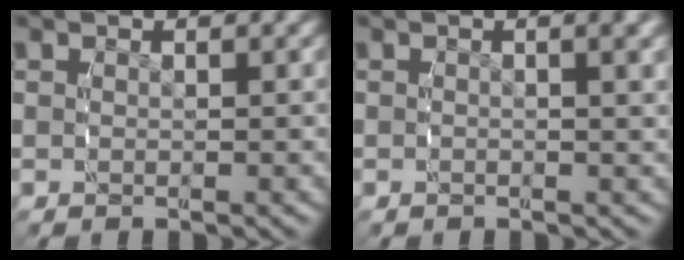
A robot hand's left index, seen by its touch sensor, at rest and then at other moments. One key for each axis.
{"total": 1.1, "fx": 0.1, "fy": -0.3, "fz": 1.0, "tx": -0.013, "ty": 0.000, "tz": 0.001}